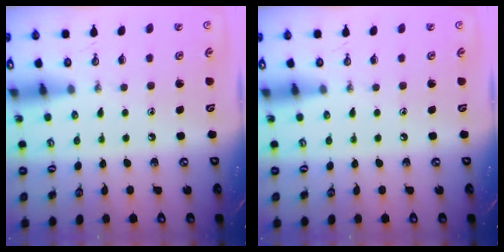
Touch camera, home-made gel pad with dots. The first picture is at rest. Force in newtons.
{"total": 0.0}